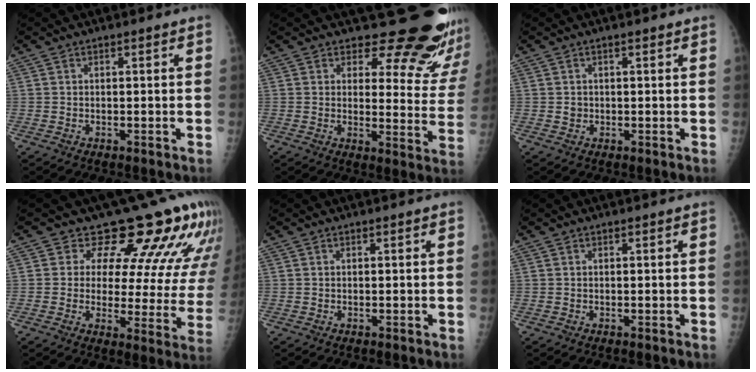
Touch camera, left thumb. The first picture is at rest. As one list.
[{"total": 16.8, "force": [14.9, 5.4, 5.4], "torque": [-0.013, -0.144, 0.162]}, {"total": 1.0, "force": [0.3, 0.9, 0.4], "torque": [0.002, 0.000, 0.005]}, {"total": 16.2, "force": [12.8, 6.4, 7.7], "torque": [-0.043, -0.077, 0.137]}, {"total": 0.0}, {"total": 0.0}]